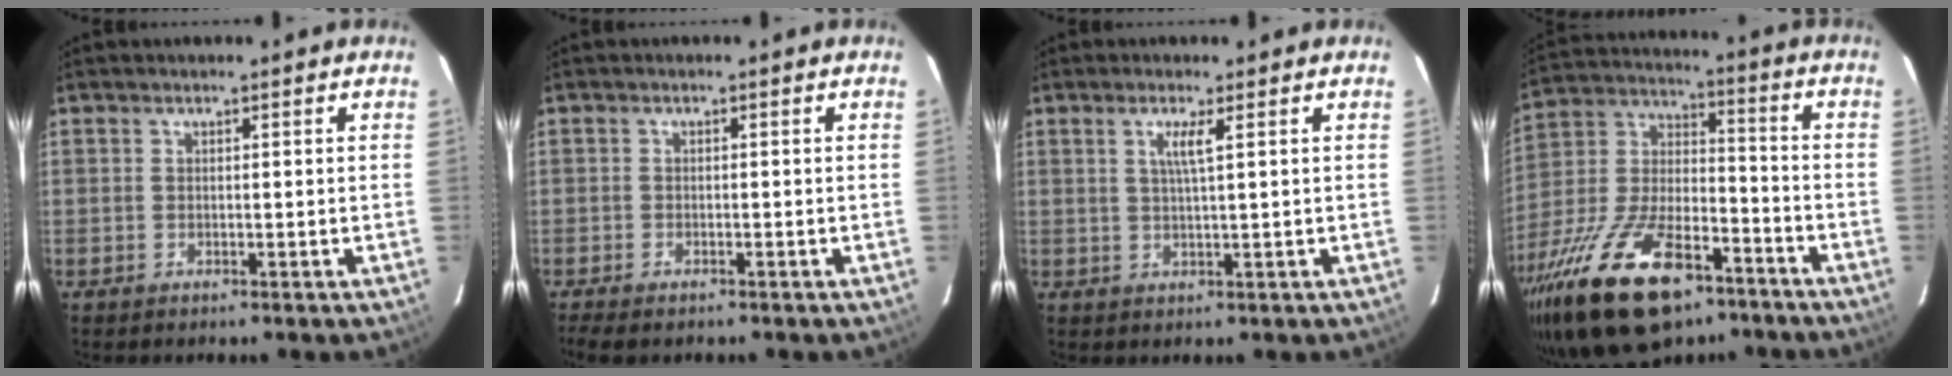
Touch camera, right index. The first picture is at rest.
{"total": 4.1, "force": [-3.3, 1.3, 2.1], "torque": [-0.054, -0.019, -0.057]}
{"total": 2.7, "force": [1.1, -0.3, 2.5], "torque": [-0.049, -0.003, 0.020]}
{"total": 26.6, "force": [-16.5, 11.8, 17.2], "torque": [-0.346, -0.020, -0.275]}